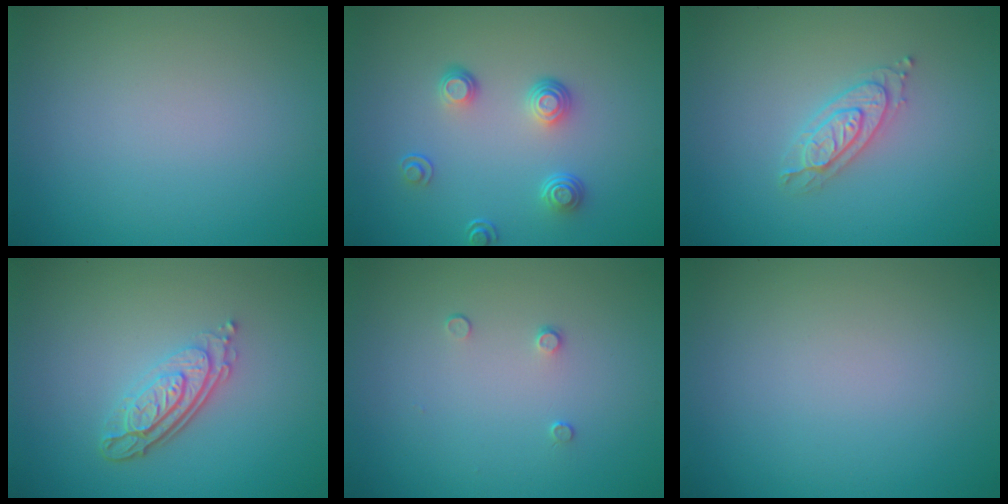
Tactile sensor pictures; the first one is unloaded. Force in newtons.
{"total": 2.6, "press": 1.7, "slide": 2.0}
{"total": 2.6, "press": 2.6, "slide": 0.5}
{"total": 4.1, "press": 2.9, "slide": 2.8}
{"total": 0.8, "press": 0.4, "slide": 0.6}
{"total": 0.0}